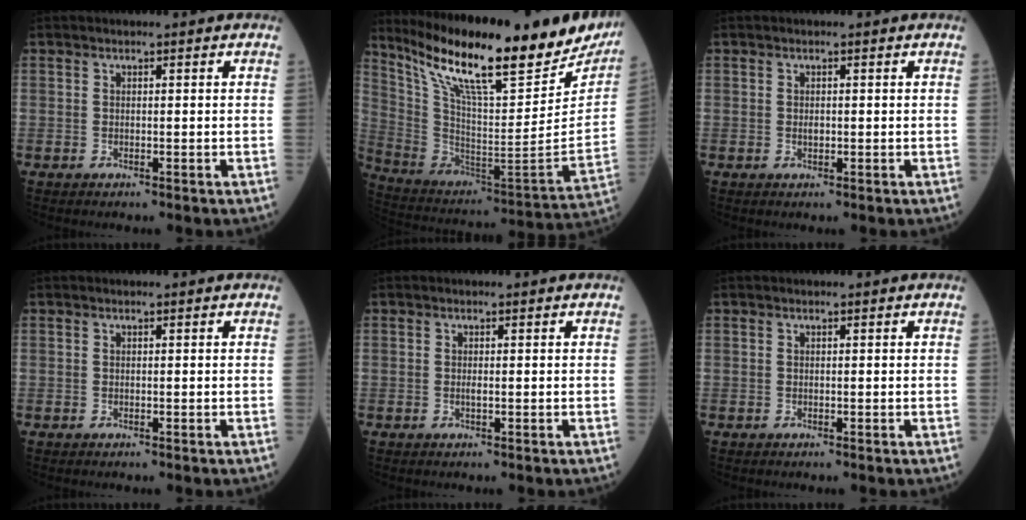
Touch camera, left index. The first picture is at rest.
{"total": 28.8, "force": [22.6, 5.6, 16.9], "torque": [-0.289, -0.046, 0.341]}
{"total": 0.8, "force": [0.0, 0.5, 0.7], "torque": [-0.014, 0.000, 0.001]}
{"total": 0.0}
{"total": 0.6, "force": [0.0, 0.1, 0.6], "torque": [-0.015, -0.002, -0.001]}
{"total": 0.0}